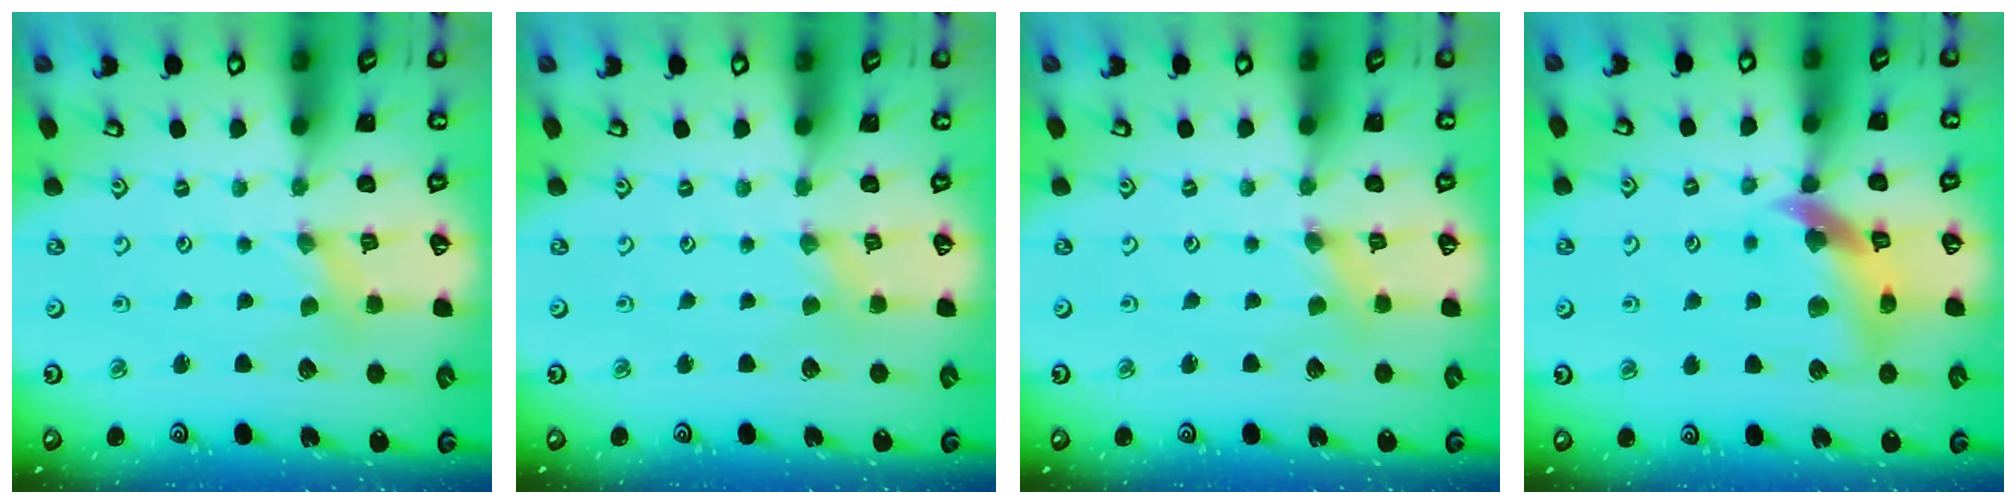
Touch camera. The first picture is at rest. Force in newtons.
{"total": 1.1, "press": 1.1, "slide": 0.3}
{"total": 1.3, "press": 1.3, "slide": 0.2}
{"total": 11.6, "press": 11.5, "slide": 1.7}